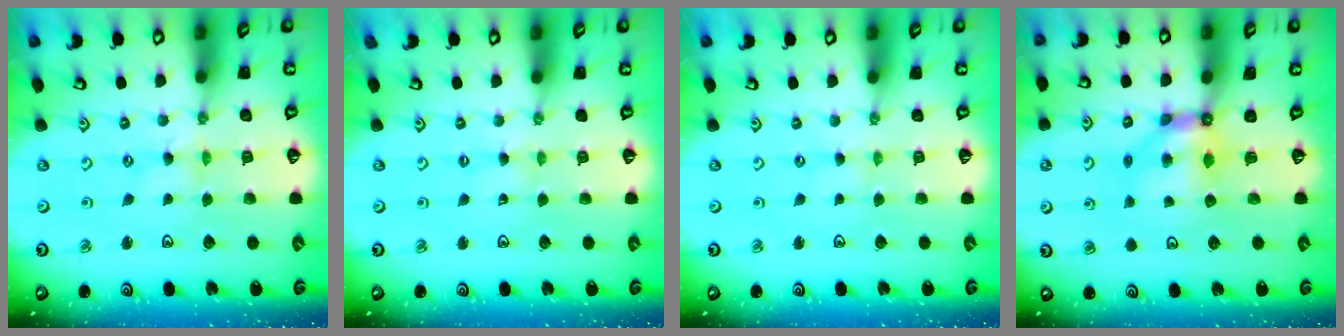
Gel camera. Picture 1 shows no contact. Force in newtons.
{"total": 0.5, "press": 0.5, "slide": 0.1}
{"total": 0.5, "press": 0.5, "slide": 0.1}
{"total": 6.3, "press": 6.3, "slide": 0.3}